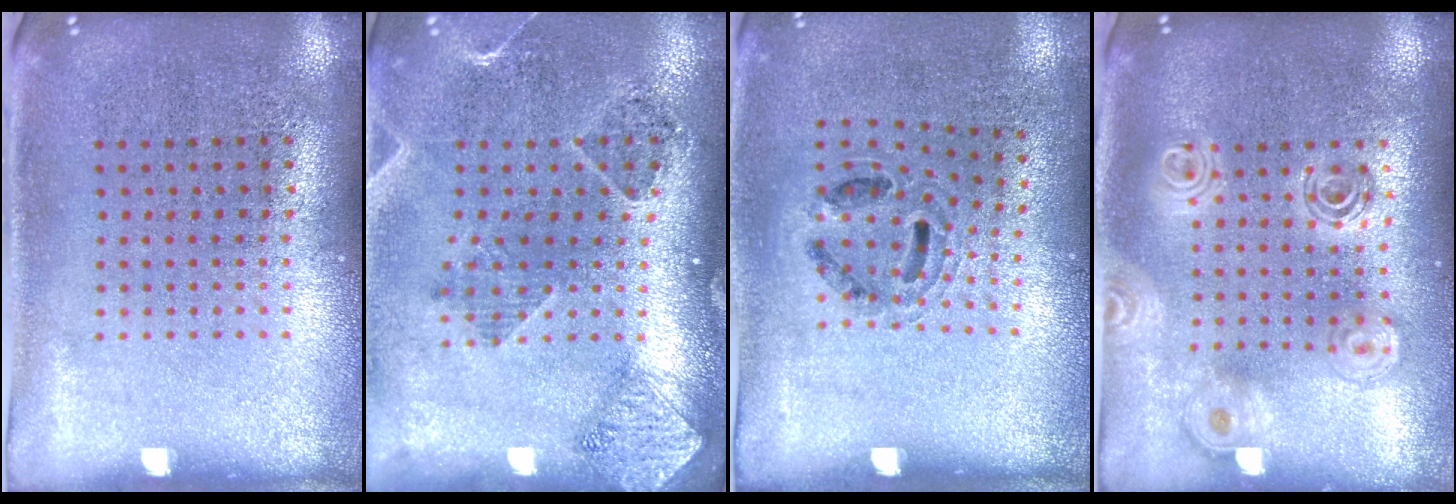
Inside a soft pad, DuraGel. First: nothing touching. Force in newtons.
{"total": 1.5, "press": 1.5, "slide": 0.3}
{"total": 0.8, "press": 0.8, "slide": 0.3}
{"total": 2.0, "press": 1.7, "slide": 1.1}